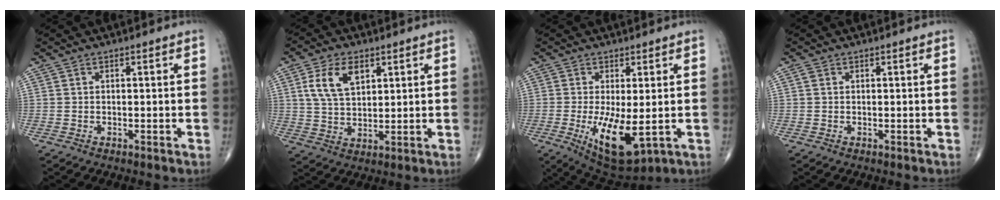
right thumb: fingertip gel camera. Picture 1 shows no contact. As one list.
[{"total": 8.7, "force": [3.4, 5.0, 6.3], "torque": [-0.109, -0.008, 0.067]}, {"total": 10.7, "force": [-2.0, 3.9, 9.7], "torque": [-0.168, -0.028, -0.019]}, {"total": 0.7, "force": [0.2, 0.6, 0.4], "torque": [-0.007, 0.003, 0.003]}]